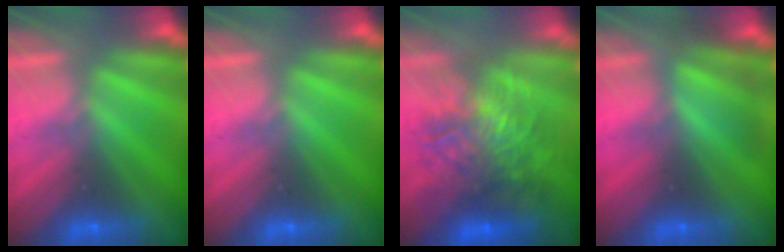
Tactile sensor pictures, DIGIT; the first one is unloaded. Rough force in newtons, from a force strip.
{"total": 0.0}
{"total": 7.0}
{"total": 3.0}